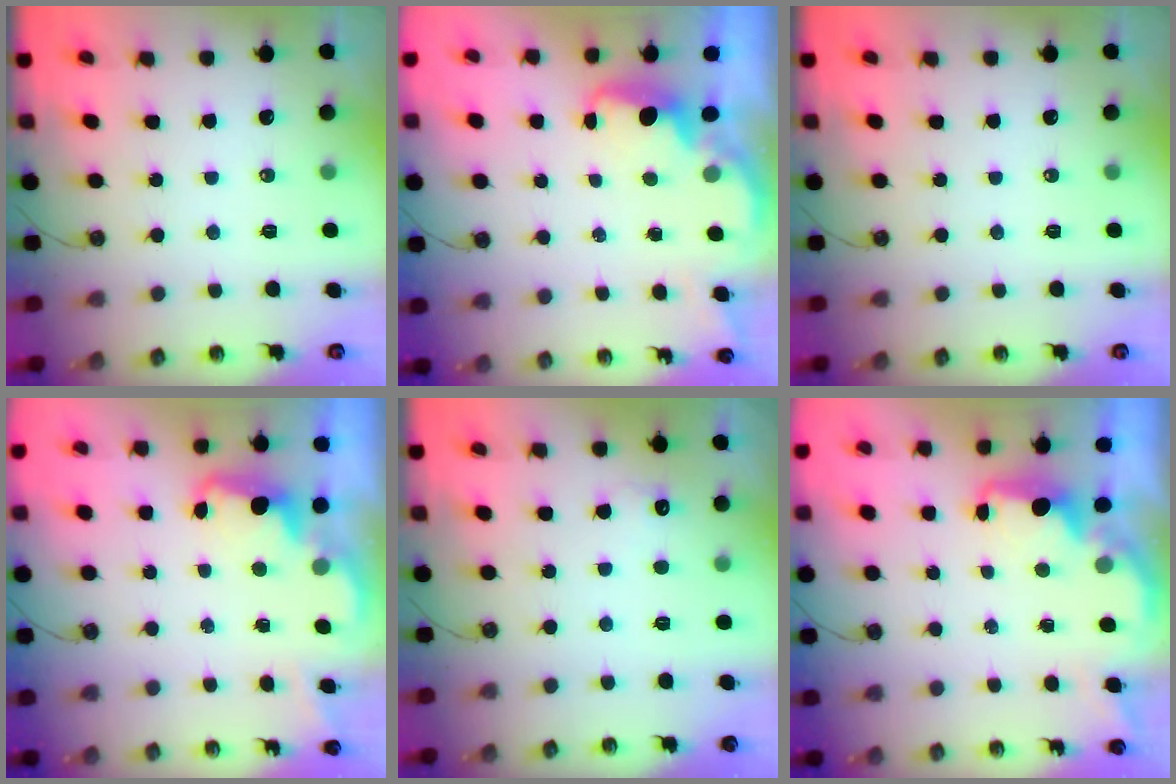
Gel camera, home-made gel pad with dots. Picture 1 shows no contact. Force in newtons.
{"total": 1.9, "press": 1.8, "slide": 0.7}
{"total": 0.0}
{"total": 2.3, "press": 2.2, "slide": 0.6}
{"total": 4.6, "press": 4.4, "slide": 1.1}
{"total": 2.1, "press": 2.0, "slide": 0.8}